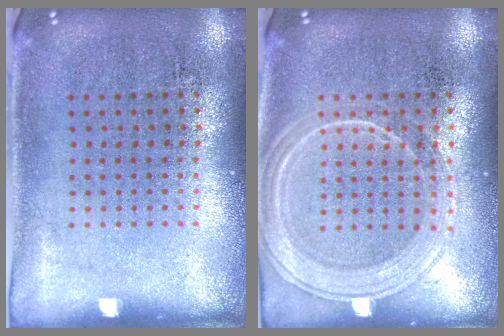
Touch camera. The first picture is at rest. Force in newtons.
{"total": 3.0, "press": 2.9, "slide": 0.5}